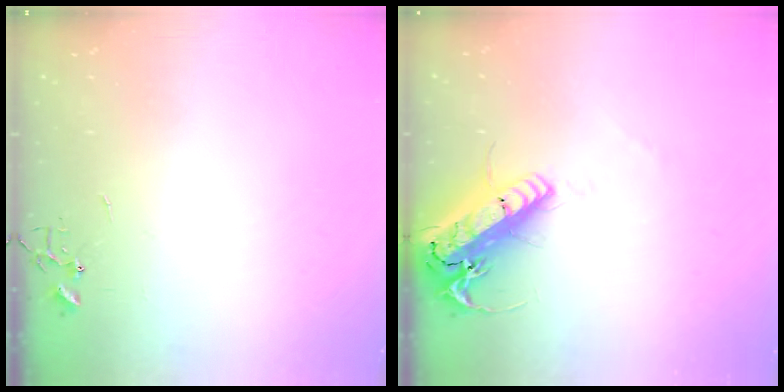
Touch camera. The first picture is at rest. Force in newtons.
{"total": 20.0, "press": 19.6, "slide": 4.1}